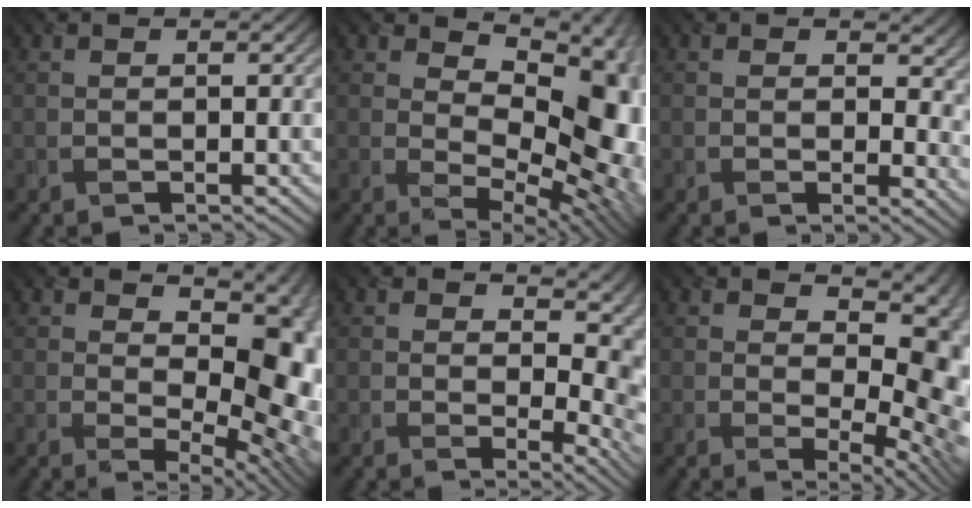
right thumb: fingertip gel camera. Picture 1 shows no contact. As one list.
[{"total": 14.2, "force": [2.9, 8.4, 11.1], "torque": [-0.136, -0.012, 0.053]}, {"total": 5.4, "force": [2.0, 3.3, 3.8], "torque": [-0.037, -0.013, 0.039]}, {"total": 15.4, "force": [3.2, 8.2, 12.6], "torque": [-0.133, -0.002, 0.077]}, {"total": 9.0, "force": [2.6, 4.3, 7.4], "torque": [-0.086, -0.011, 0.054]}, {"total": 12.6, "force": [3.5, 6.2, 10.3], "torque": [-0.115, -0.007, 0.078]}]